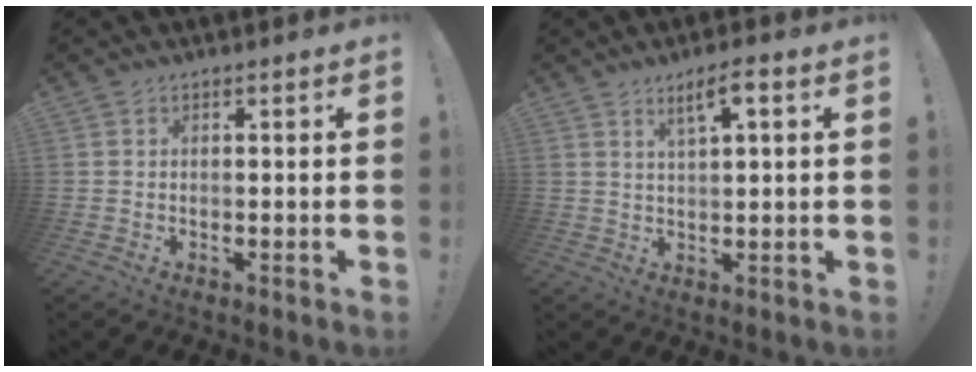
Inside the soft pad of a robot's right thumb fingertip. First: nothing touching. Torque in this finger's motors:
{"motor_torque": [0.00, 0.00, 0.01, 0.09, 0.07]}